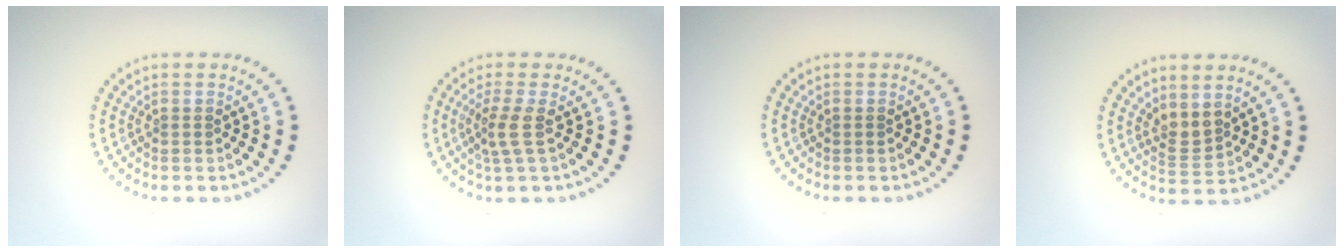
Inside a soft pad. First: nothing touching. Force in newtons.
{"total": 2.3, "press": 1.7, "slide": 1.5}
{"total": 0.0}
{"total": 2.0, "press": 1.6, "slide": 1.3}